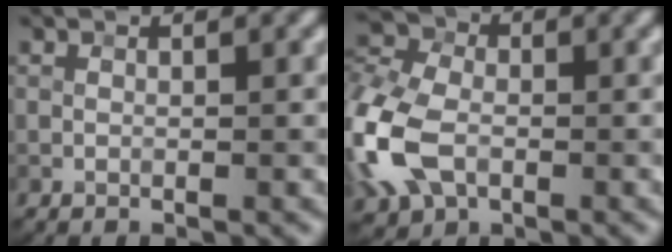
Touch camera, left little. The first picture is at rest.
{"total": 10.0, "force": [-2.1, 6.7, 7.1], "torque": [-0.185, -0.003, -0.059]}